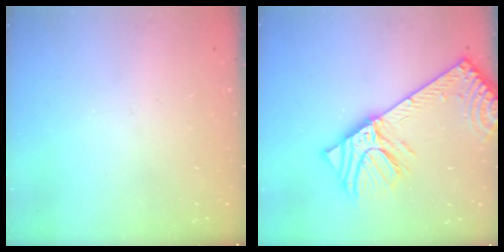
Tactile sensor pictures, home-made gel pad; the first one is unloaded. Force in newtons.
{"total": 15.1, "press": 14.7, "slide": 3.2}